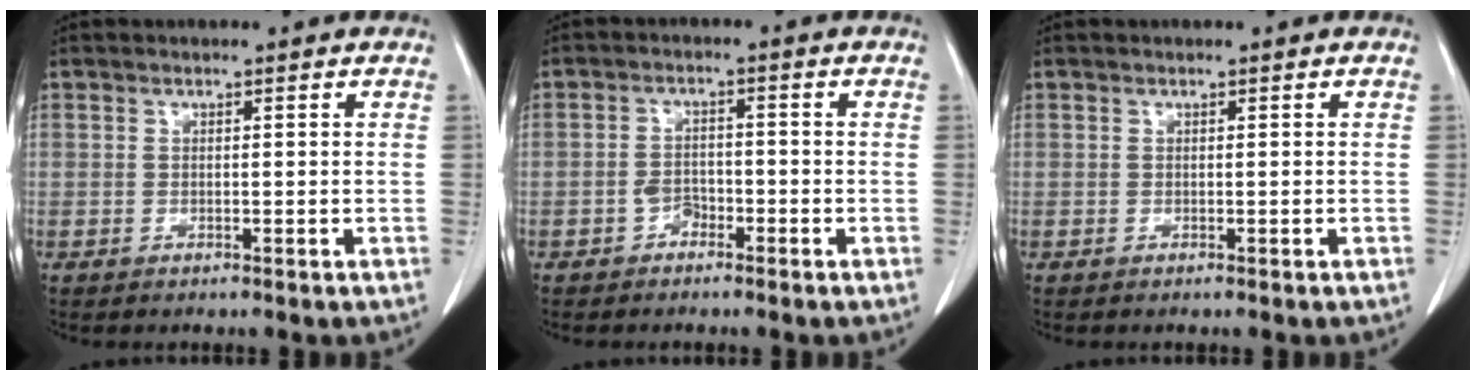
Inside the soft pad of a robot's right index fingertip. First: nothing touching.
{"total": 2.4, "force": [-1.5, 1.5, 1.2], "torque": [-0.016, 0.007, -0.026]}
{"total": 0.0}